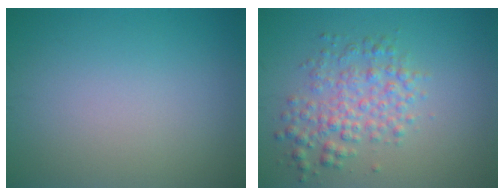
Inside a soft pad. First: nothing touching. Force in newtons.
{"total": 3.8, "press": 3.8, "slide": 0.1}